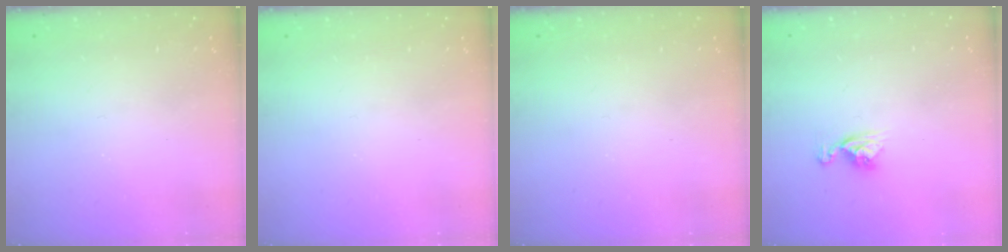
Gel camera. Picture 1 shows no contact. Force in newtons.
{"total": 0.0}
{"total": 0.0}
{"total": 6.9, "press": 6.9, "slide": 0.7}